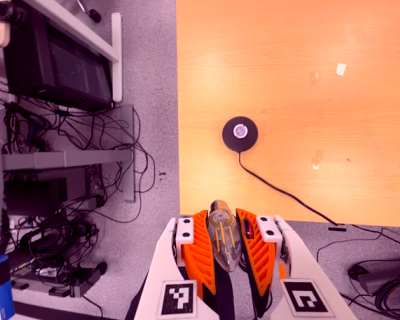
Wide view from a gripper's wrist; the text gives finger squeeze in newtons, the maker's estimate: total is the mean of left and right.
{"total": 23.8, "left": 25.0, "right": 22.6}